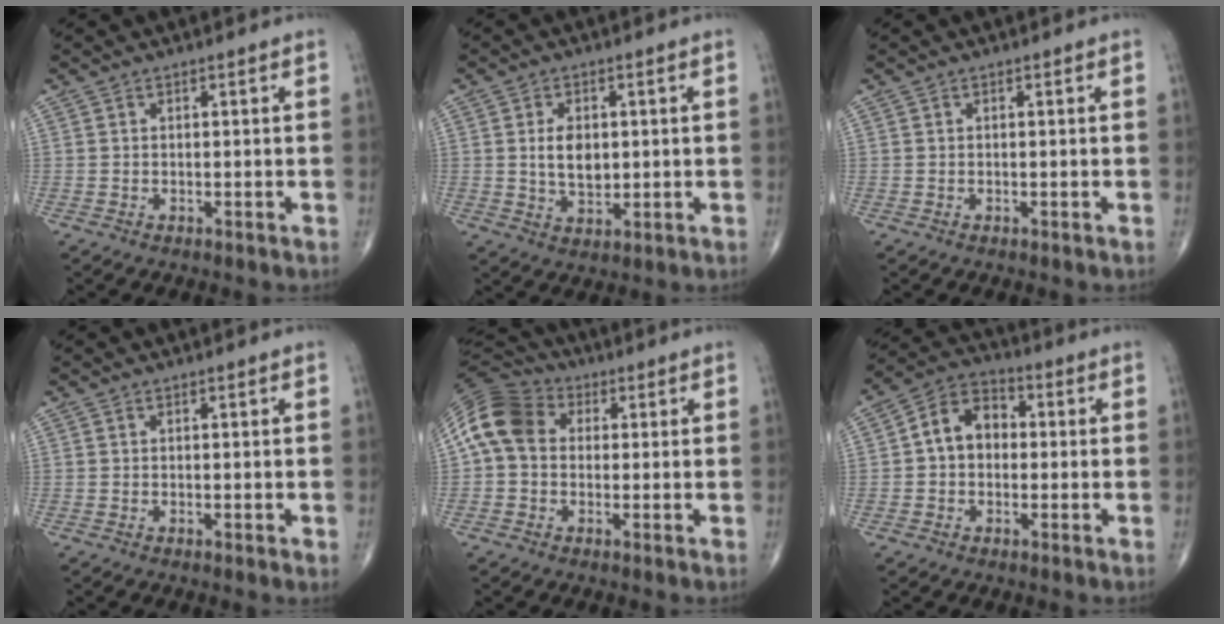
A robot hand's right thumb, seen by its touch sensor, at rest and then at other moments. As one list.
[{"total": 6.1, "force": [0.7, 3.9, 4.6], "torque": [-0.067, -0.008, 0.017]}, {"total": 0.0}, {"total": 0.9, "force": [0.1, 0.1, 0.8], "torque": [-0.019, -0.005, 0.000]}, {"total": 11.4, "force": [1.6, 8.8, 7.0], "torque": [-0.125, 0.030, 0.016]}, {"total": 8.9, "force": [0.4, 6.7, 5.8], "torque": [-0.076, 0.030, -0.006]}]